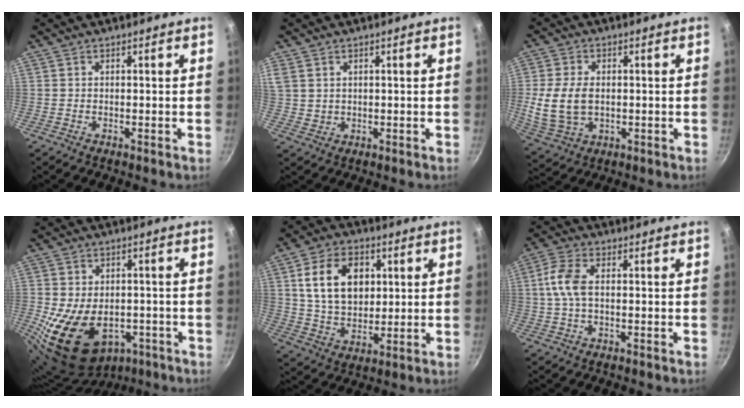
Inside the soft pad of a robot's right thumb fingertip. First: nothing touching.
{"total": 5.4, "force": [2.3, 4.2, 2.5], "torque": [-0.041, -0.001, 0.052]}
{"total": 9.7, "force": [0.0, 6.8, 6.9], "torque": [-0.128, -0.004, 0.009]}
{"total": 16.0, "force": [-5.4, 10.9, 10.4], "torque": [-0.157, 0.016, -0.069]}
{"total": 14.2, "force": [3.6, 10.1, 9.4], "torque": [-0.137, -0.005, 0.065]}
{"total": 6.2, "force": [0.5, 3.4, 5.2], "torque": [-0.115, 0.012, 0.004]}